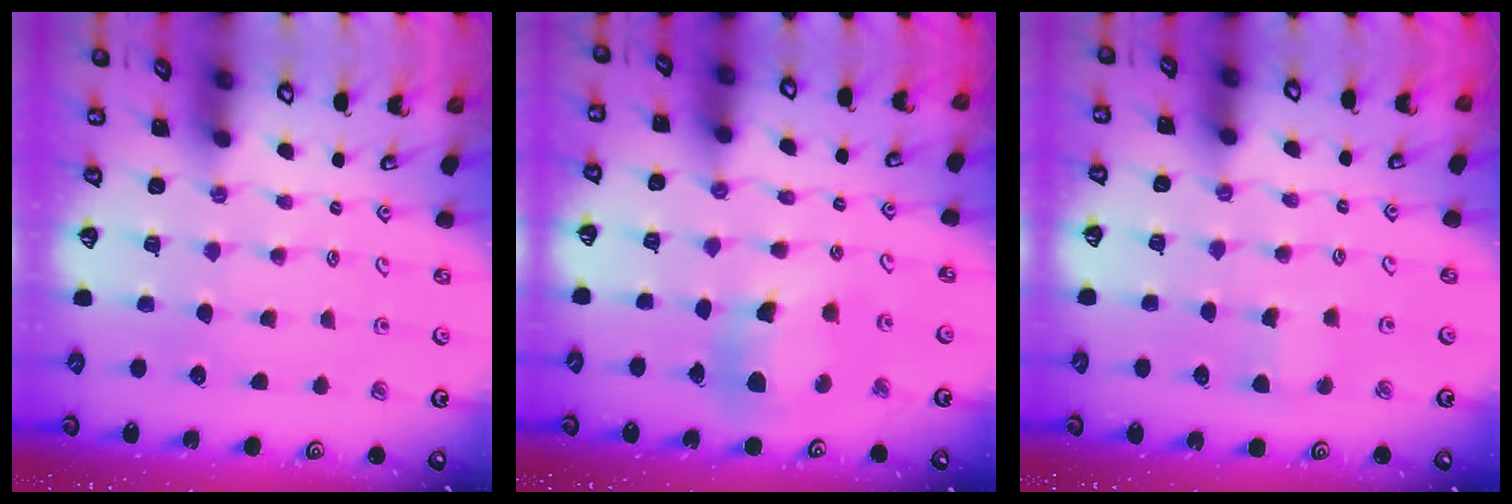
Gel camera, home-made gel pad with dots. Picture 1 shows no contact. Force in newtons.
{"total": 11.6, "press": 11.5, "slide": 1.4}
{"total": 2.6, "press": 2.6, "slide": 0.3}